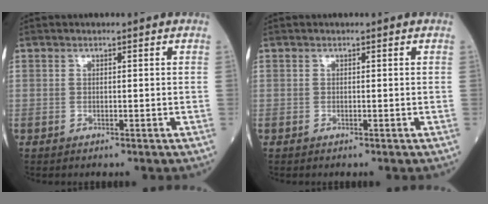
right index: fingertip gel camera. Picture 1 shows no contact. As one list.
[{"total": 0.0}]